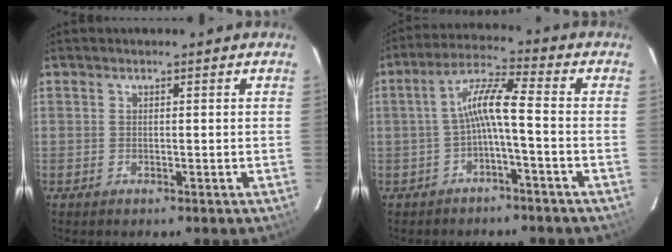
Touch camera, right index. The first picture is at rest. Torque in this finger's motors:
{"motor_torque": [0.93, -0.61, 0.59, 0.18]}